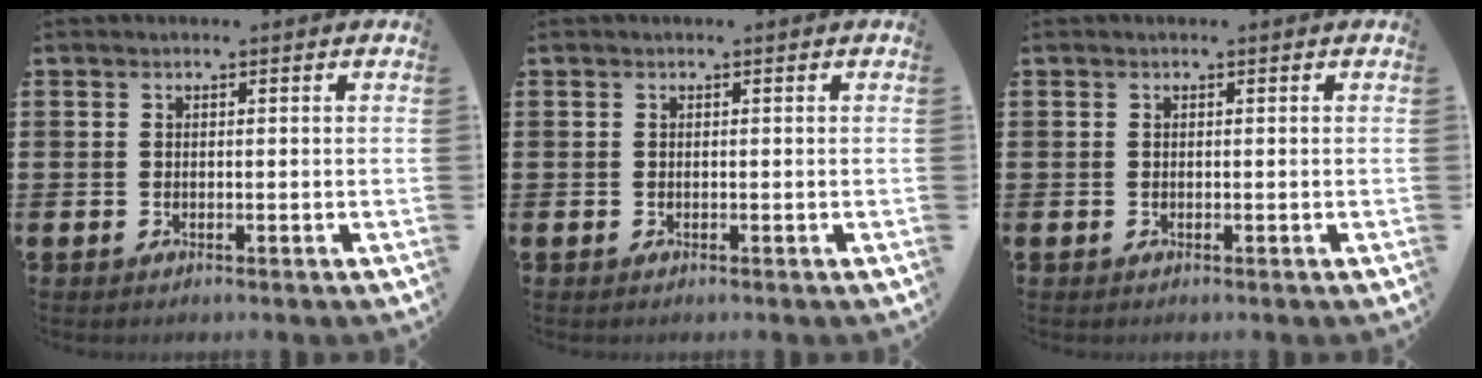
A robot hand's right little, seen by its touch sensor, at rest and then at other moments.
{"total": 0.0}
{"total": 0.0}